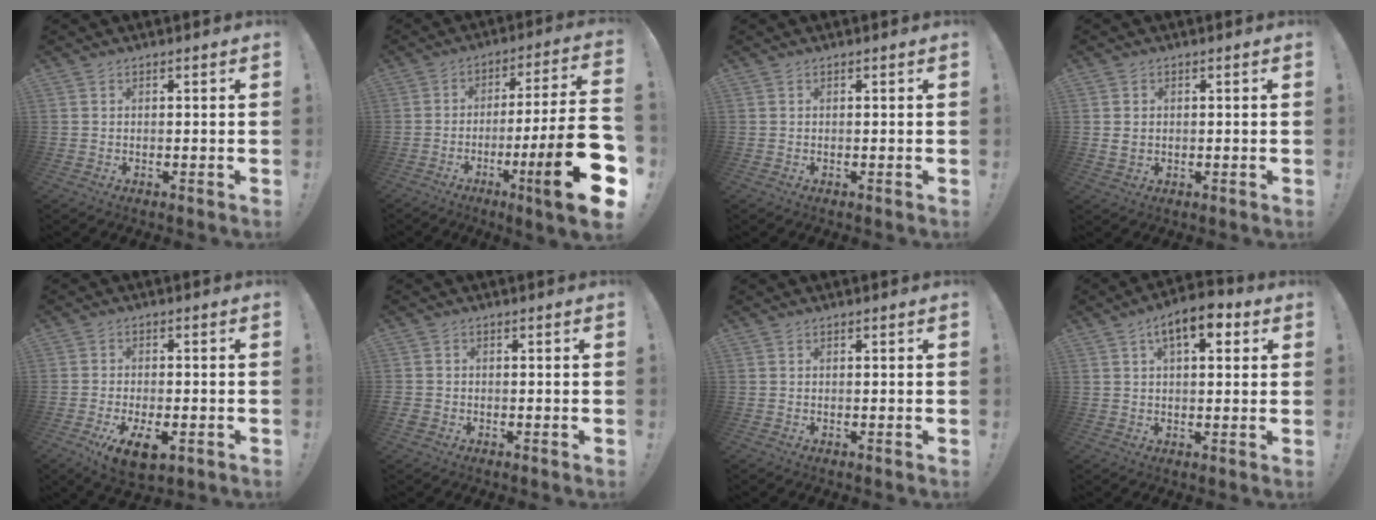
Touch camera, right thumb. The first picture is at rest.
{"total": 22.0, "force": [-7.3, 1.8, 20.7], "torque": [-0.331, 0.024, -0.114]}
{"total": 0.0}
{"total": 2.5, "force": [0.9, 2.1, 0.9], "torque": [-0.009, 0.004, 0.016]}
{"total": 8.6, "force": [-3.4, 3.6, 7.1], "torque": [-0.118, 0.000, -0.058]}
{"total": 1.8, "force": [-0.7, 1.5, 0.6], "torque": [-0.012, 0.005, -0.012]}
{"total": 0.0}
{"total": 8.9, "force": [3.8, 3.9, 7.0], "torque": [-0.103, -0.004, 0.063]}